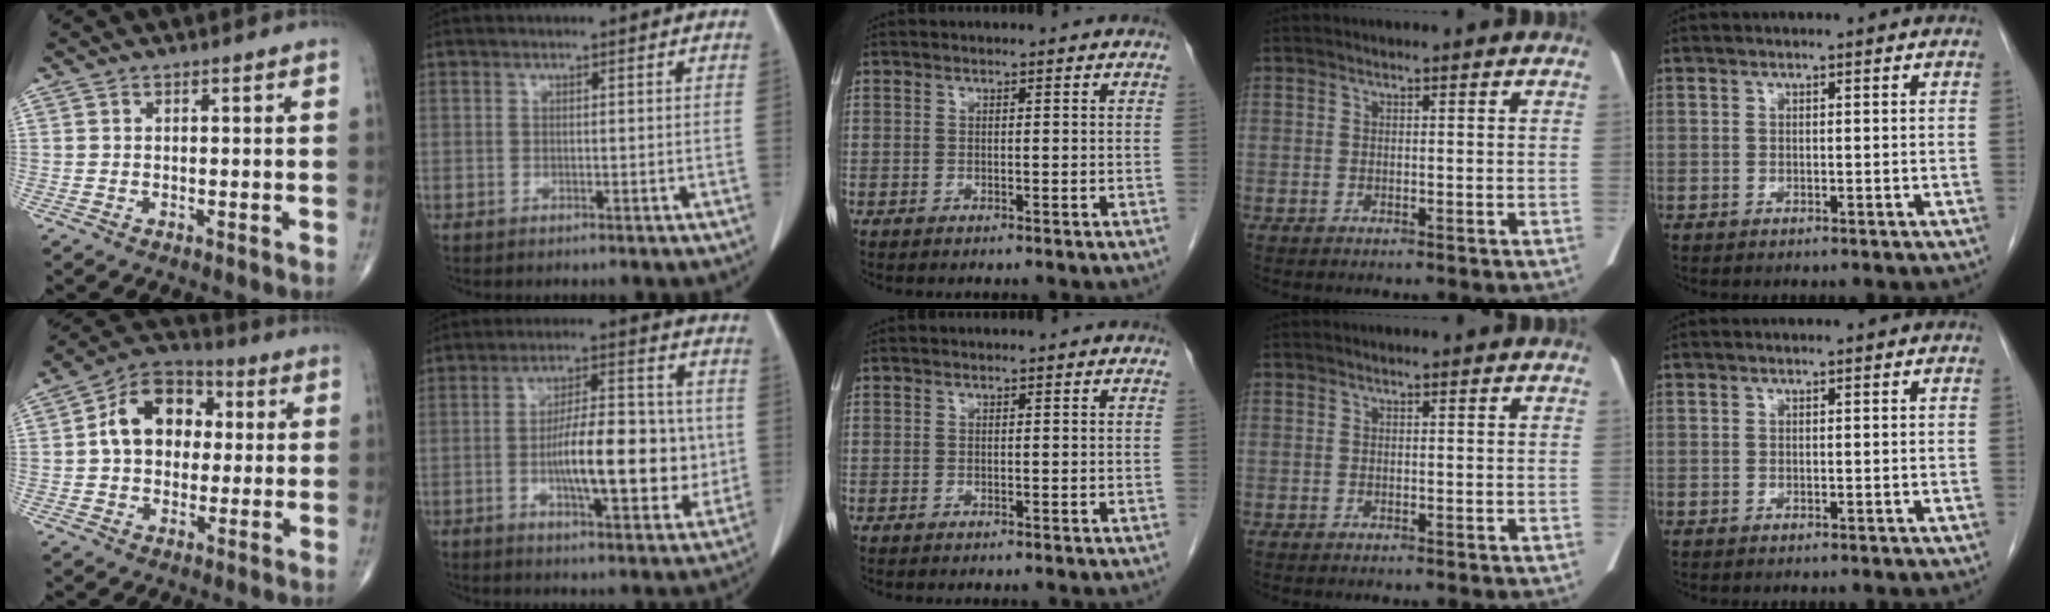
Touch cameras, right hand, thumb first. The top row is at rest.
{"thumb": {"total": 13.4, "force": [1.9, 9.9, 8.9], "torque": [-0.110, 0.022, 0.020]}, "index": {"total": 14.1, "force": [-1.6, 4.5, 13.3], "torque": [-0.212, 0.017, -0.024]}}